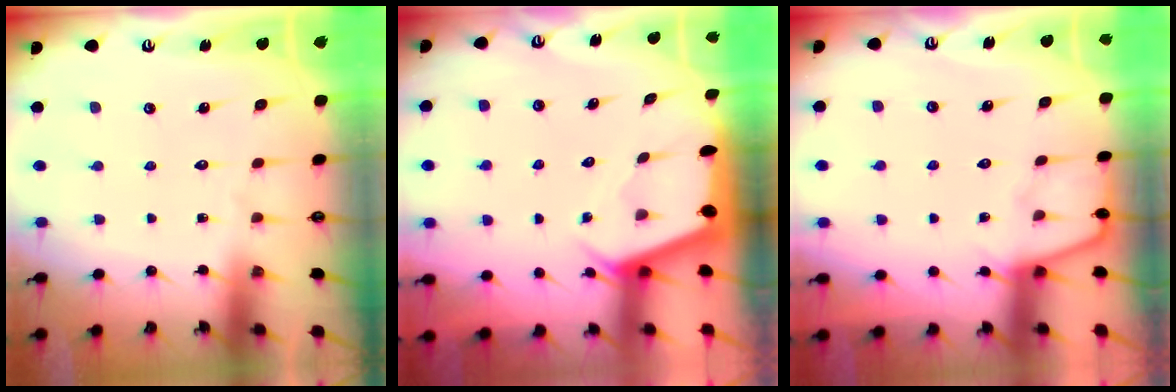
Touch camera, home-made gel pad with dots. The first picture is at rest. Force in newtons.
{"total": 2.4, "press": 2.4, "slide": 0.2}
{"total": 4.4, "press": 4.4, "slide": 0.4}